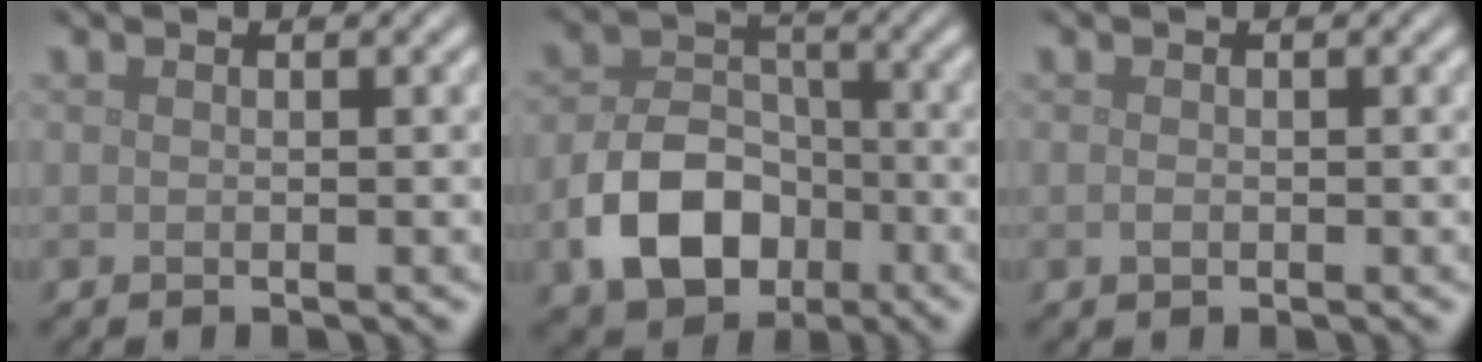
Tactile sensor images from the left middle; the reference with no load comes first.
{"total": 7.6, "force": [-3.0, 5.4, 4.5], "torque": [-0.083, -0.006, -0.053]}
{"total": 0.7, "force": [-0.2, 0.5, 0.5], "torque": [-0.011, -0.002, -0.004]}